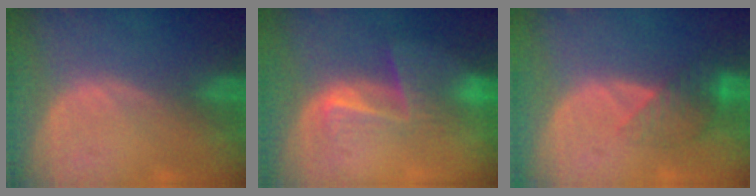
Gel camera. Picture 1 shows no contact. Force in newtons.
{"total": 6.7, "press": 5.7, "slide": 3.6}
{"total": 4.2, "press": 4.2, "slide": 0.5}